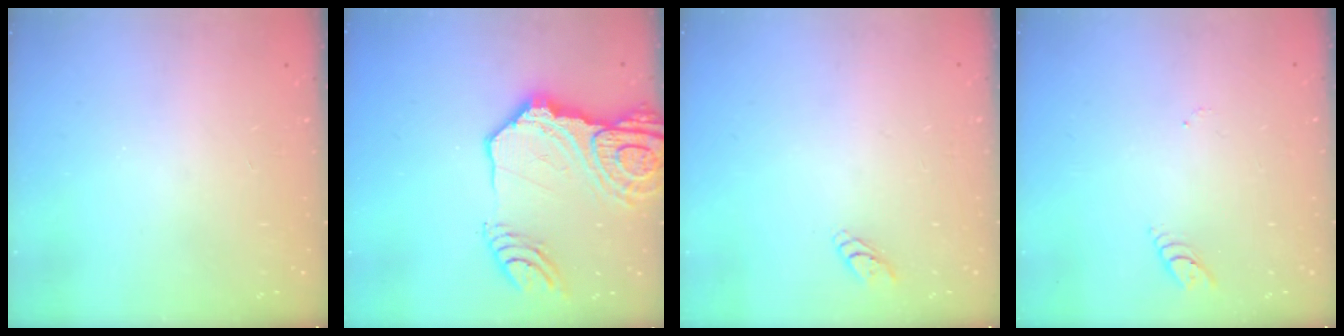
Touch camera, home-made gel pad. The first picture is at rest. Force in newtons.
{"total": 24.2, "press": 24.0, "slide": 2.6}
{"total": 2.8, "press": 2.8, "slide": 0.3}
{"total": 3.0, "press": 2.9, "slide": 0.4}